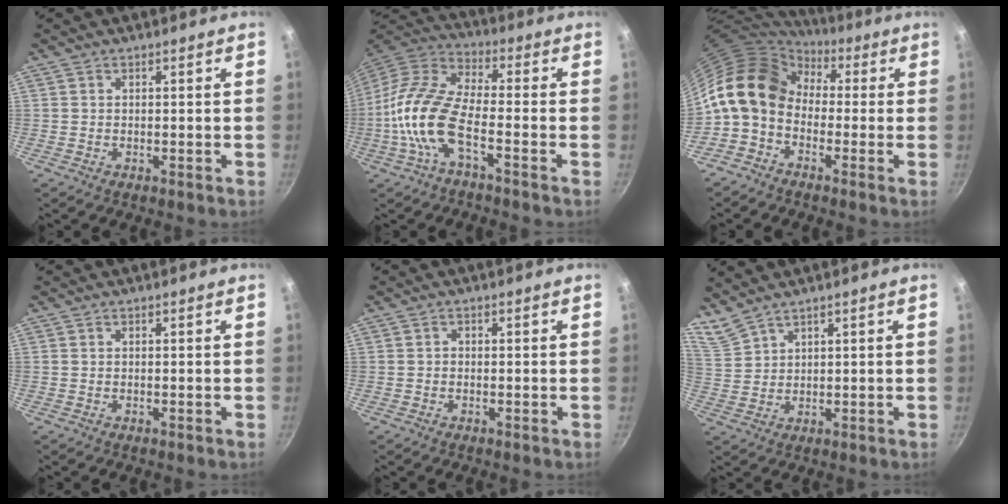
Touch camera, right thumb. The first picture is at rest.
{"total": 14.1, "force": [-4.4, 5.6, 12.2], "torque": [-0.250, 0.037, -0.105]}
{"total": 13.2, "force": [0.4, 10.0, 8.5], "torque": [-0.125, 0.035, -0.018]}
{"total": 0.0}
{"total": 0.5, "force": [-0.2, 0.5, 0.2], "torque": [-0.002, 0.002, -0.005]}
{"total": 4.5, "force": [4.2, 0.9, 1.3], "torque": [-0.025, -0.018, 0.095]}